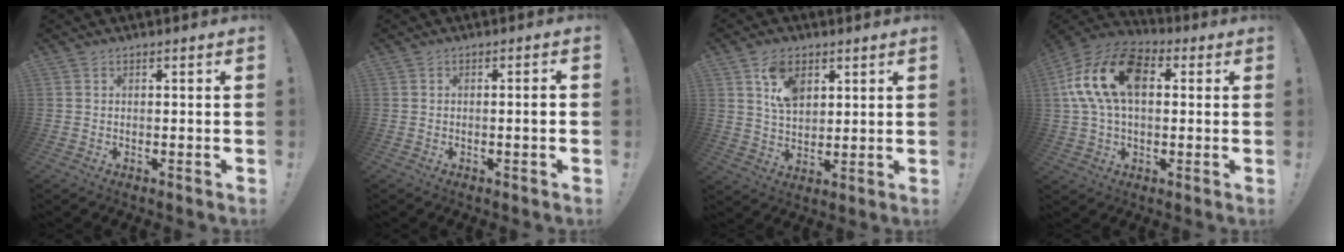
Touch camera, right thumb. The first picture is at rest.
{"total": 2.2, "force": [-0.3, -0.2, 2.1], "torque": [-0.036, 0.003, -0.007]}
{"total": 9.8, "force": [4.8, 6.2, 5.8], "torque": [-0.101, -0.005, 0.092]}
{"total": 19.1, "force": [4.3, 11.9, 14.3], "torque": [-0.280, 0.014, 0.077]}